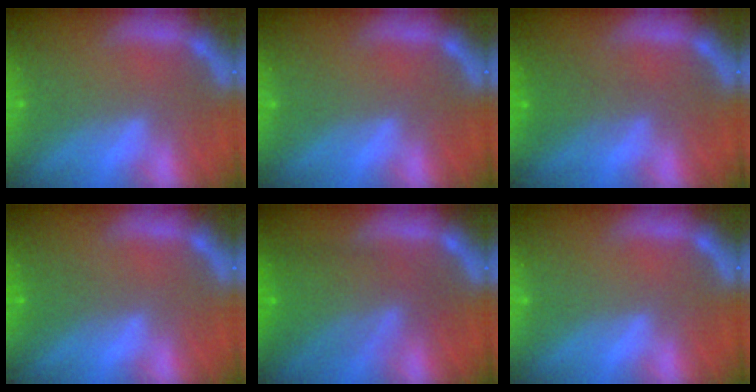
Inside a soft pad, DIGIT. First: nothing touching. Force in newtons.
{"total": 0.0}
{"total": 2.5}
{"total": 1.4}
{"total": 7.5}
{"total": 0.0}